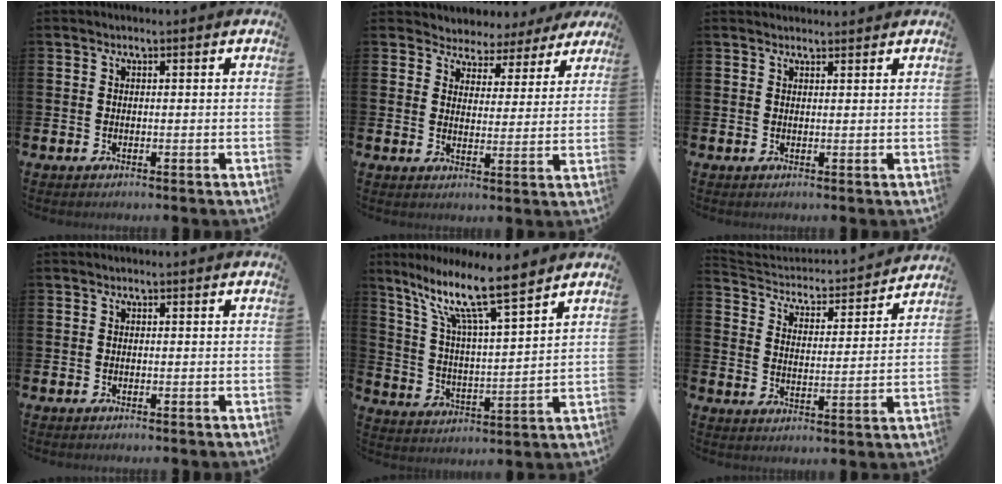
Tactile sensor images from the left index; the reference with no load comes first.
{"total": 3.9, "force": [3.4, 1.8, -0.4], "torque": [-0.011, -0.032, 0.054]}
{"total": 1.4, "force": [1.3, 0.3, 0.0], "torque": [0.010, -0.004, 0.022]}
{"total": 0.0}
{"total": 12.2, "force": [9.6, 1.9, 7.3], "torque": [-0.161, -0.052, 0.158]}
{"total": 3.8, "force": [3.5, 1.5, 0.5], "torque": [-0.036, -0.038, 0.050]}